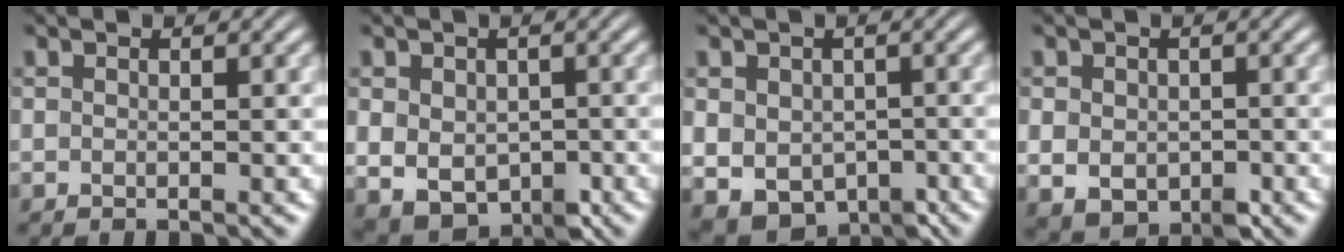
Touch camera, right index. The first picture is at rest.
{"total": 8.2, "force": [-3.0, 6.3, 4.4], "torque": [-0.108, -0.054, -0.025]}
{"total": 10.0, "force": [-4.5, 7.6, 4.5], "torque": [-0.106, -0.058, -0.052]}
{"total": 5.4, "force": [-1.8, 4.2, 3.0], "torque": [-0.071, -0.037, -0.008]}